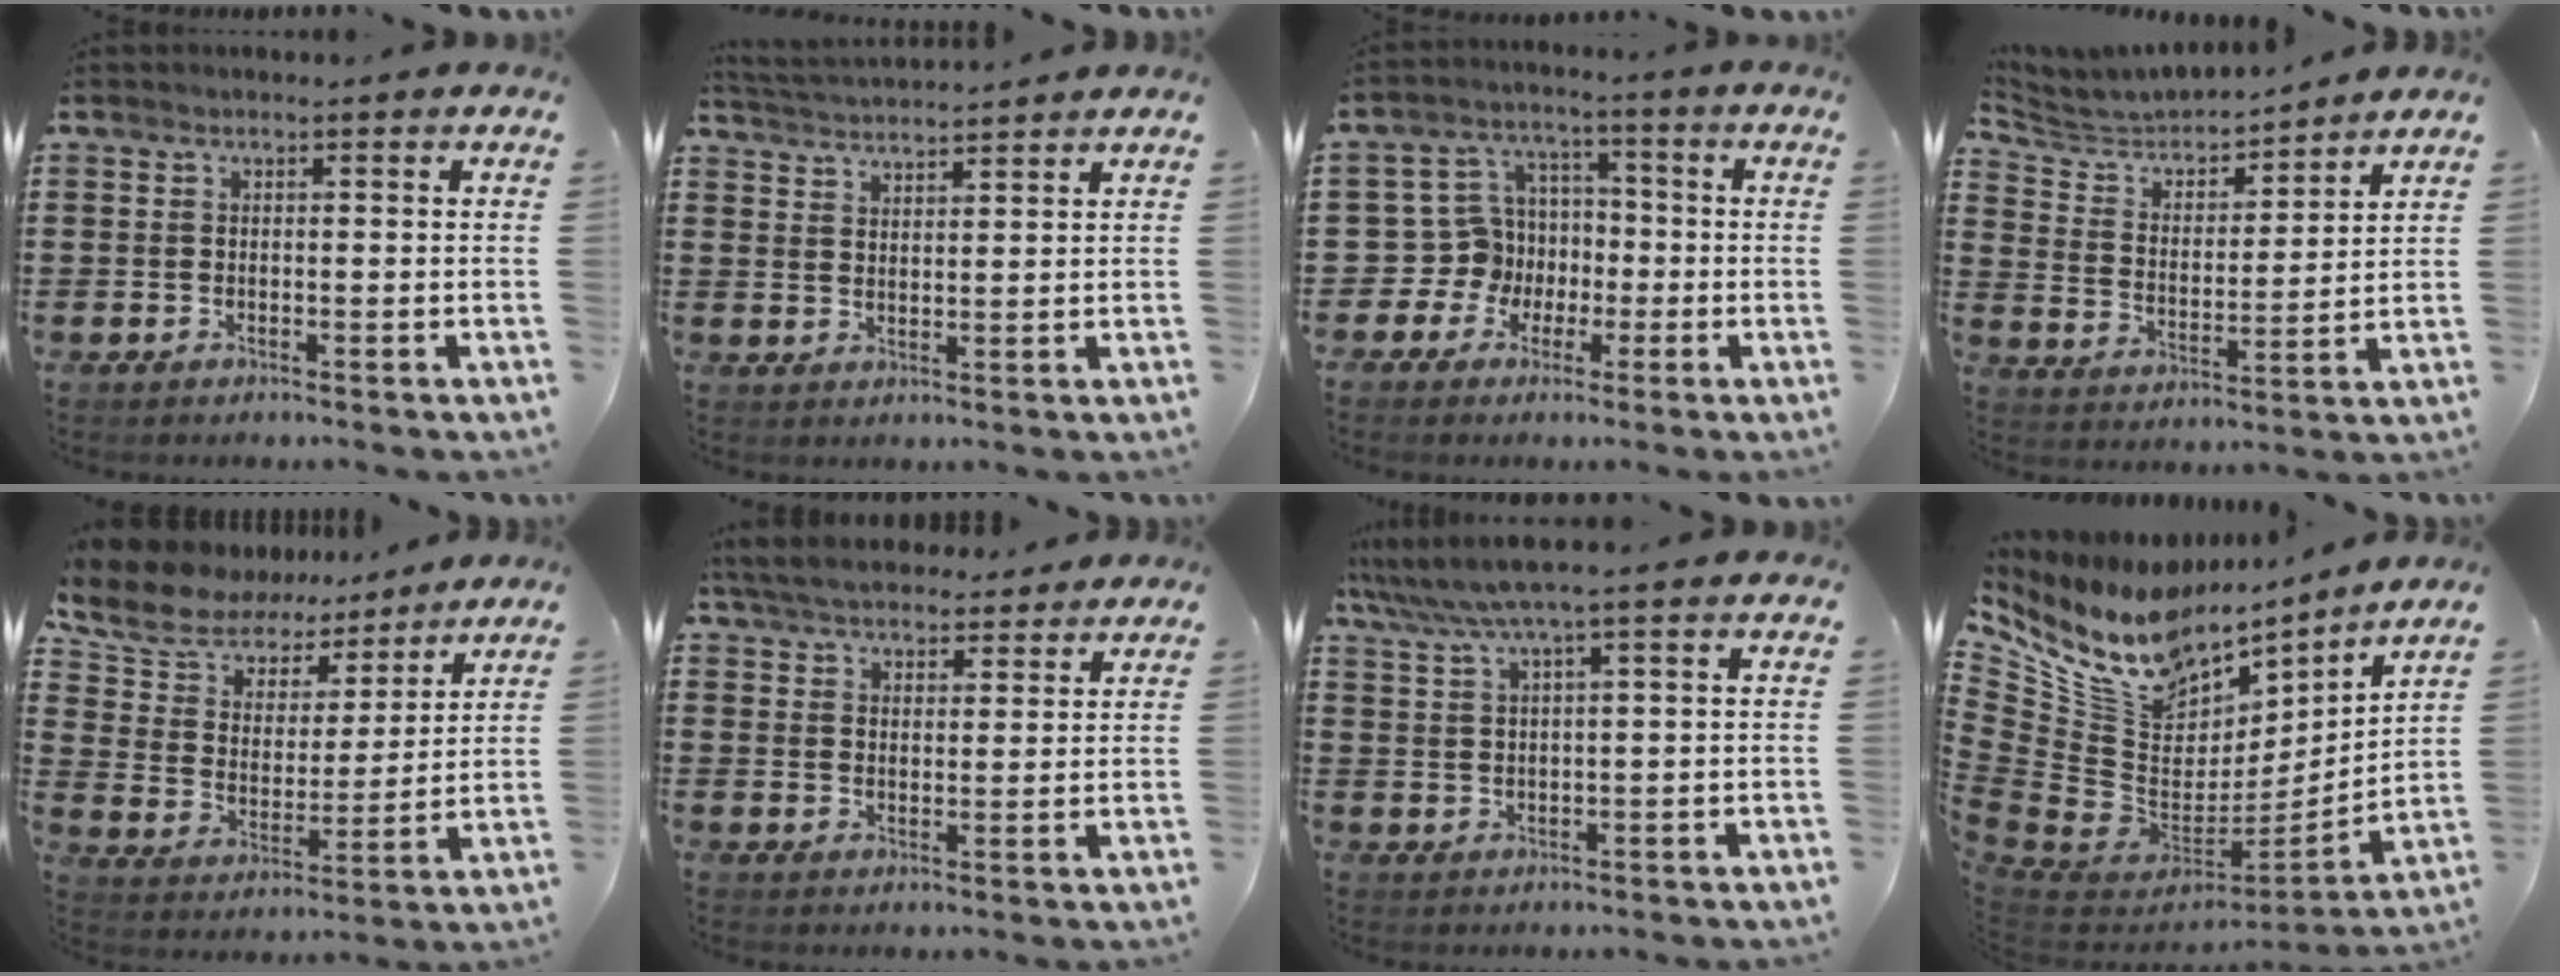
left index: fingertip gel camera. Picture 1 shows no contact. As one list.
[{"total": 2.8, "force": [2.8, -0.3, -0.1], "torque": [-0.009, -0.013, 0.049]}, {"total": 7.4, "force": [-1.3, 7.2, 1.4], "torque": [-0.076, 0.000, -0.026]}, {"total": 4.6, "force": [4.4, 1.2, 0.7], "torque": [-0.042, -0.029, 0.069]}, {"total": 8.3, "force": [7.3, 3.7, 1.4], "torque": [-0.076, -0.046, 0.128]}, {"total": 5.6, "force": [5.2, 1.4, 1.5], "torque": [-0.048, -0.011, 0.096]}, {"total": 4.4, "force": [2.9, -0.2, 3.3], "torque": [-0.080, -0.009, 0.046]}, {"total": 13.6, "force": [9.2, 7.9, 6.2], "torque": [-0.172, -0.080, 0.162]}]